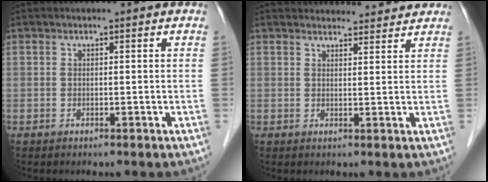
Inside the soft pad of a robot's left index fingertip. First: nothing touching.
{"total": 7.1, "force": [7.0, 1.4, 0.8], "torque": [-0.001, 0.017, 0.076]}